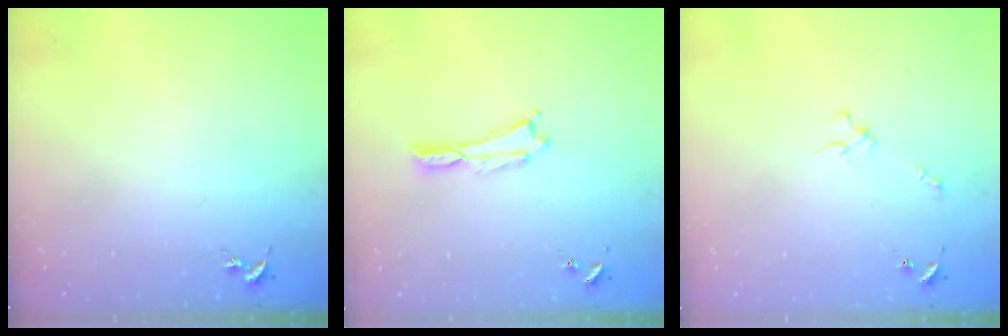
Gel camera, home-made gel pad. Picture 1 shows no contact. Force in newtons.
{"total": 0.0}
{"total": 2.0, "press": 2.0, "slide": 0.2}